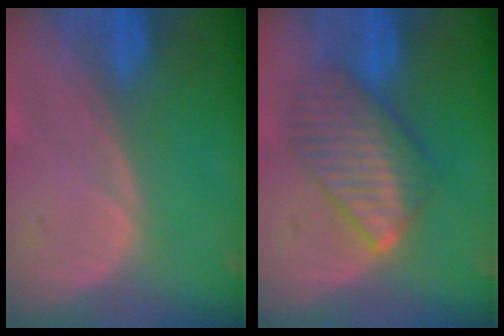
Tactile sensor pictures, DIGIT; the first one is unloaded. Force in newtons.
{"total": 7.2, "press": 7.2, "slide": 0.2}